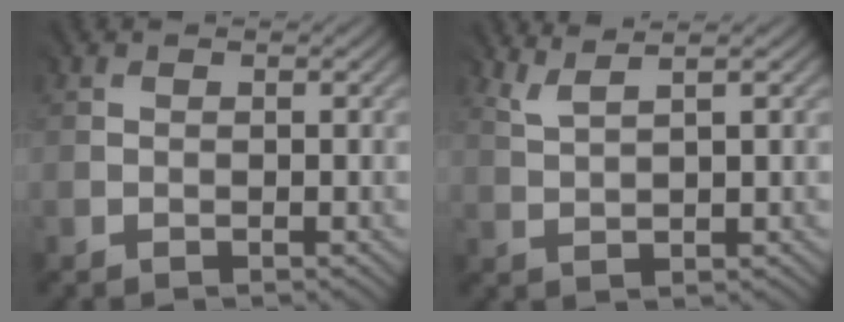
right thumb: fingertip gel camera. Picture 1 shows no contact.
{"total": 2.2, "force": [2.0, -0.1, 1.1], "torque": [-0.019, 0.005, 0.050]}